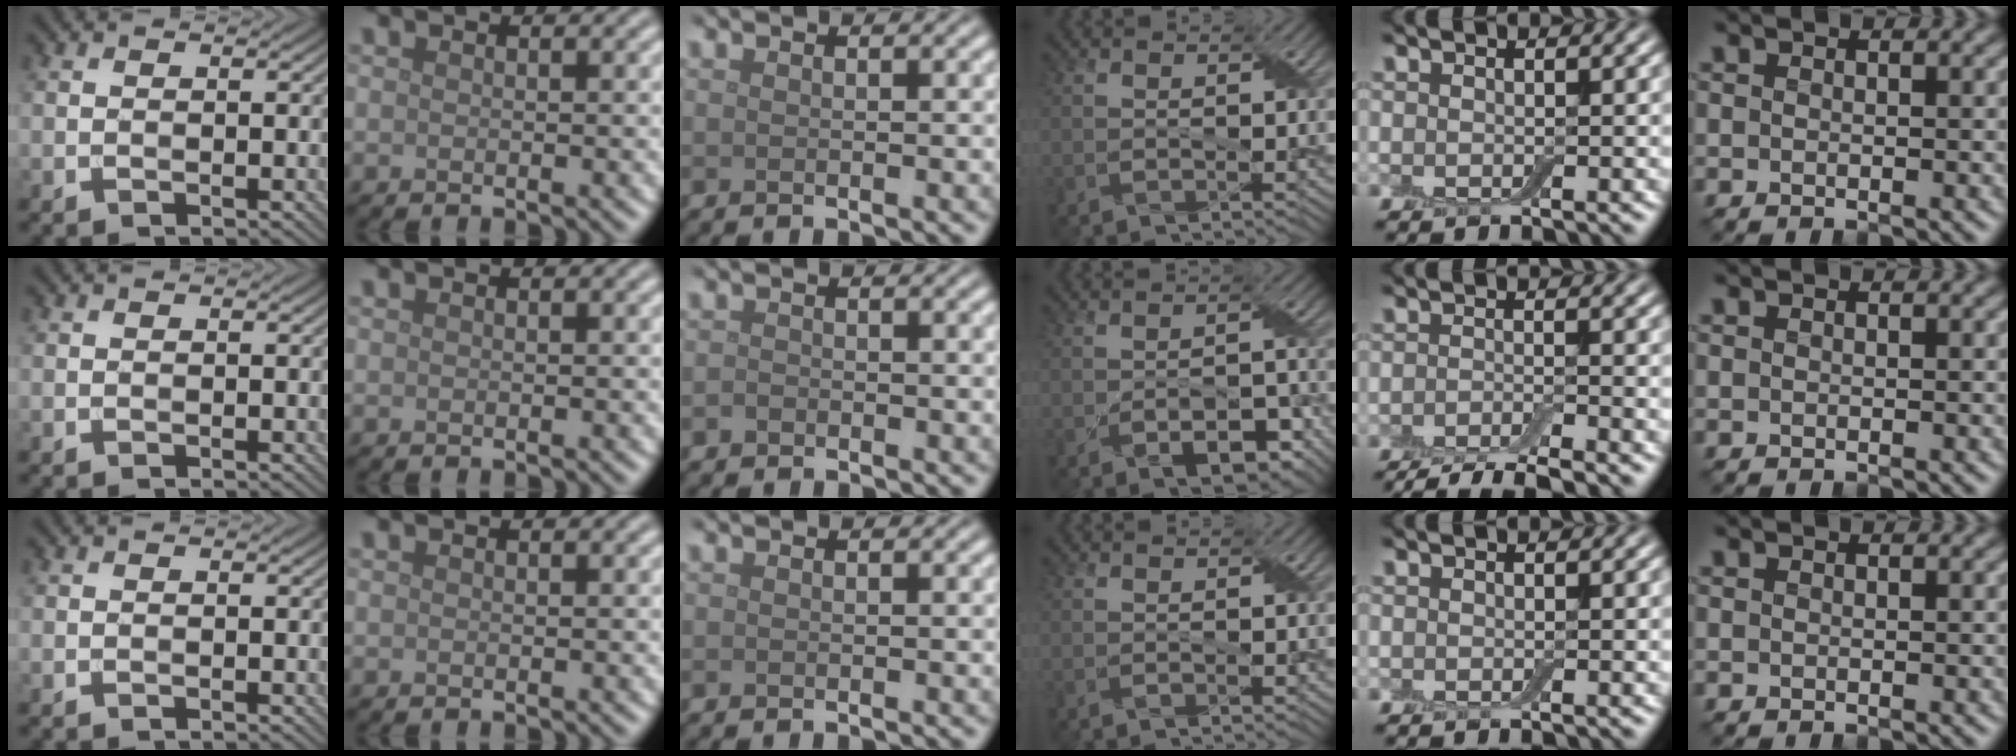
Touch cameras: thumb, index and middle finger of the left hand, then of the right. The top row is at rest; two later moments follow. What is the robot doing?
{"motion": "fold", "object": "cloth"}